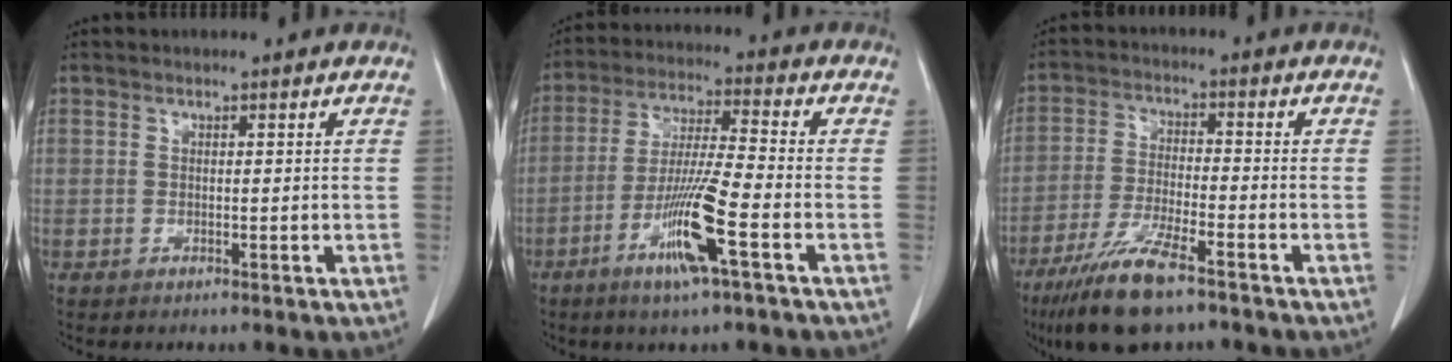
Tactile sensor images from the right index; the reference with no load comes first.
{"total": 11.2, "force": [-4.9, -0.2, 10.0], "torque": [-0.194, -0.016, -0.097]}
{"total": 10.4, "force": [-7.2, 1.7, 7.3], "torque": [-0.146, -0.026, -0.131]}